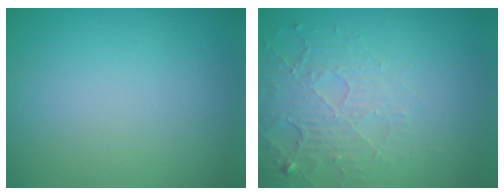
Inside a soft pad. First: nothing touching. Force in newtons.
{"total": 5.3, "press": 3.3, "slide": 4.1}